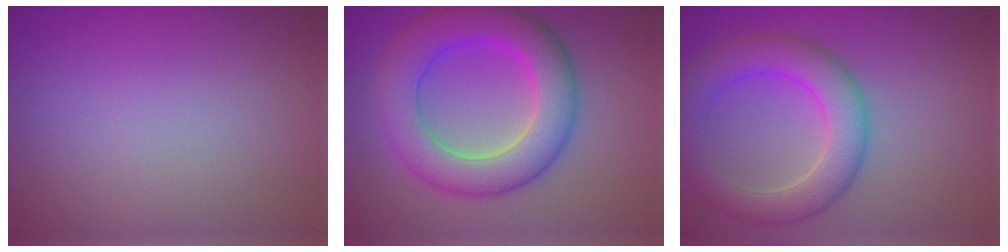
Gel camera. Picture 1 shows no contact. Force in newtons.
{"total": 8.3, "press": 8.3, "slide": 0.1}
{"total": 6.1, "press": 6.1, "slide": 0.2}